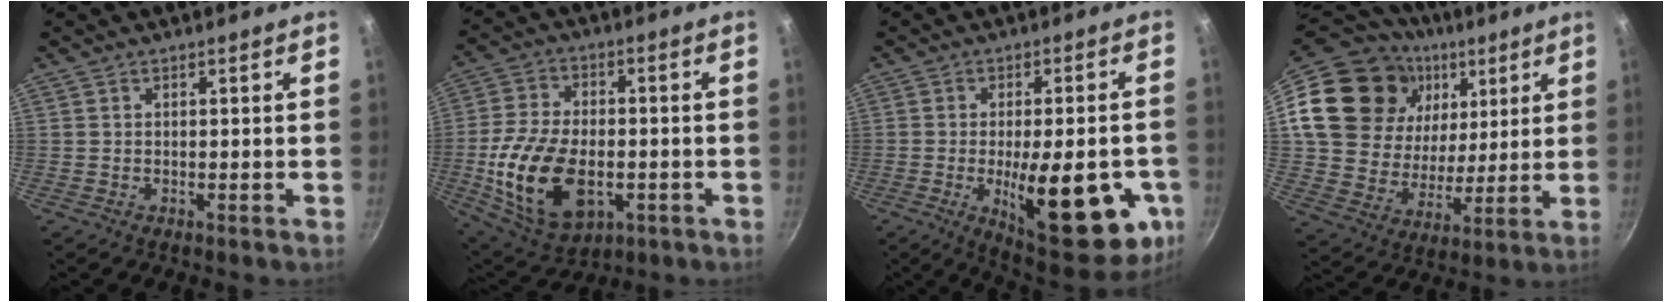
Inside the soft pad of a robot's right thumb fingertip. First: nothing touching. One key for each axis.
{"total": 18.6, "fx": -4.1, "fy": 11.1, "fz": 14.3, "tx": -0.264, "ty": 0.009, "tz": -0.061}
{"total": 22.5, "fx": -6.0, "fy": 8.3, "fz": 20.1, "tx": -0.238, "ty": -0.009, "tz": -0.071}
{"total": 25.4, "fx": 9.9, "fy": 18.5, "fz": 14.3, "tx": -0.233, "ty": -0.012, "tz": 0.180}